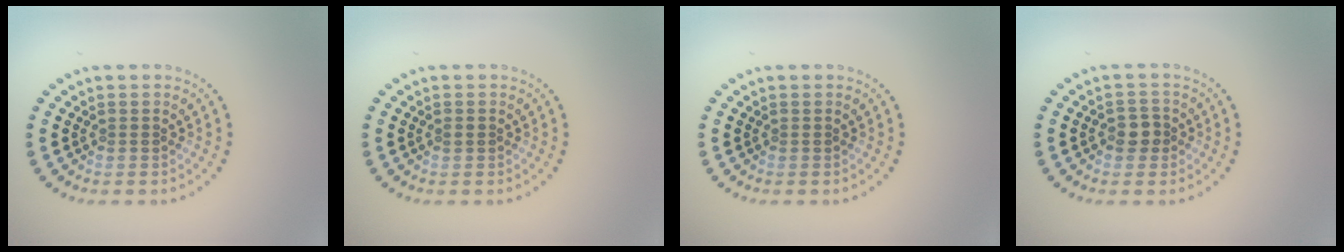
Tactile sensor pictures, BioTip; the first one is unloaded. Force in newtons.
{"total": 0.6, "press": 0.6, "slide": 0.1}
{"total": 0.0}
{"total": 1.9, "press": 1.9, "slide": 0.6}